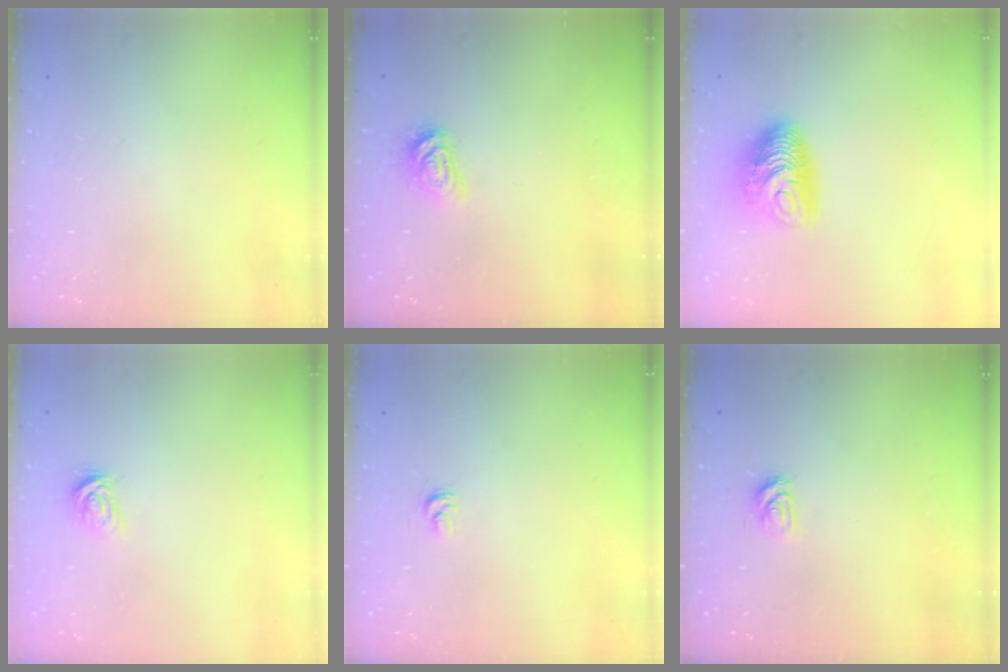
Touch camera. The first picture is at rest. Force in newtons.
{"total": 3.8, "press": 3.8, "slide": 0.4}
{"total": 10.3, "press": 10.3, "slide": 0.5}
{"total": 3.8, "press": 3.8, "slide": 0.5}
{"total": 2.7, "press": 2.7, "slide": 0.2}
{"total": 3.2, "press": 3.2, "slide": 0.5}